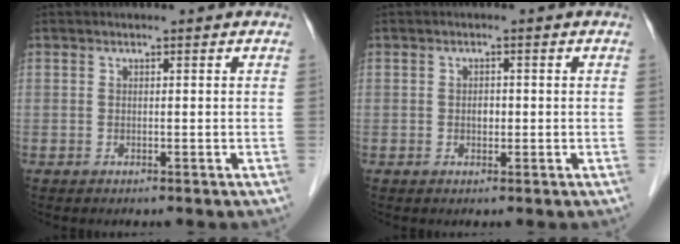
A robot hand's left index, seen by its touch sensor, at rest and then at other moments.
{"total": 1.4, "force": [-0.2, 1.0, 1.0], "torque": [-0.015, 0.003, -0.002]}